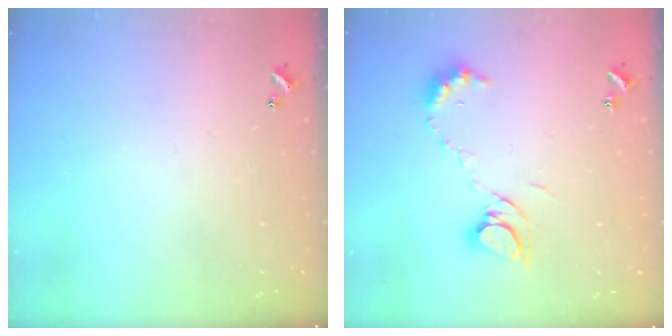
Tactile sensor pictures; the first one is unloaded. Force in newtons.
{"total": 9.3, "press": 9.3, "slide": 1.0}